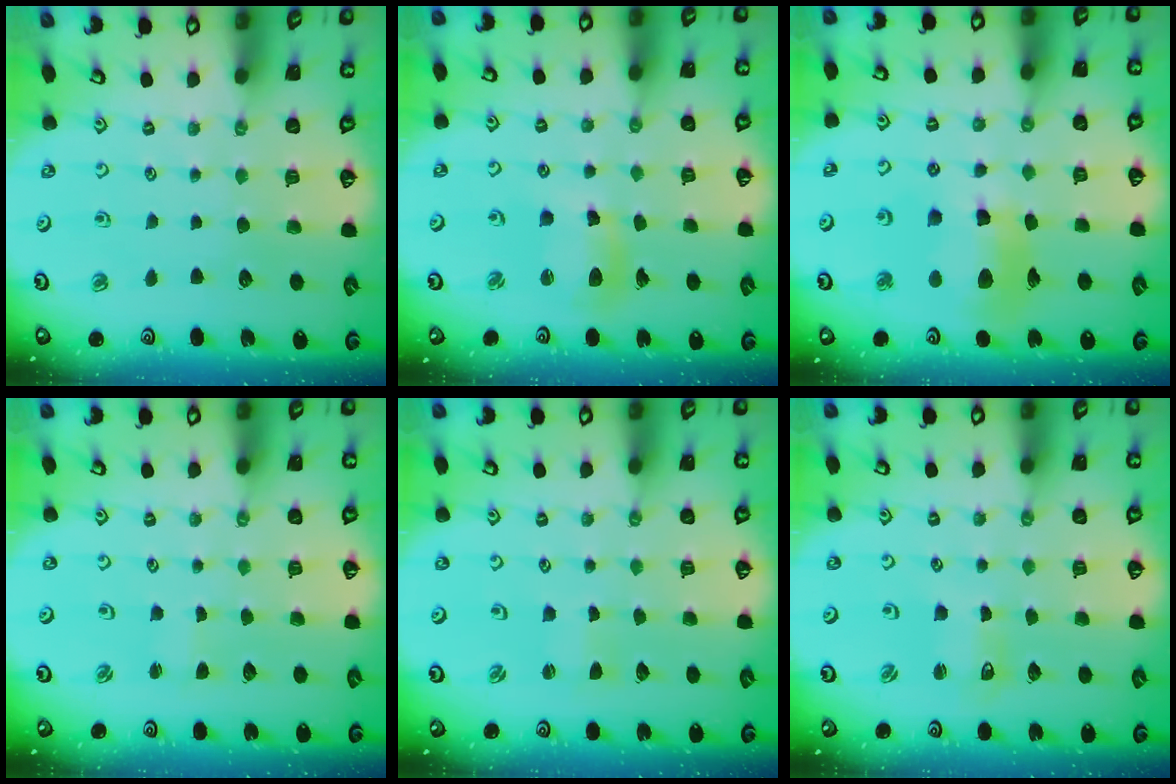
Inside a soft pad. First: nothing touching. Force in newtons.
{"total": 10.4, "press": 10.3, "slide": 1.2}
{"total": 14.1, "press": 14.0, "slide": 1.8}
{"total": 1.5, "press": 1.5, "slide": 0.2}
{"total": 1.4, "press": 1.4, "slide": 0.4}
{"total": 3.2, "press": 3.2, "slide": 0.4}